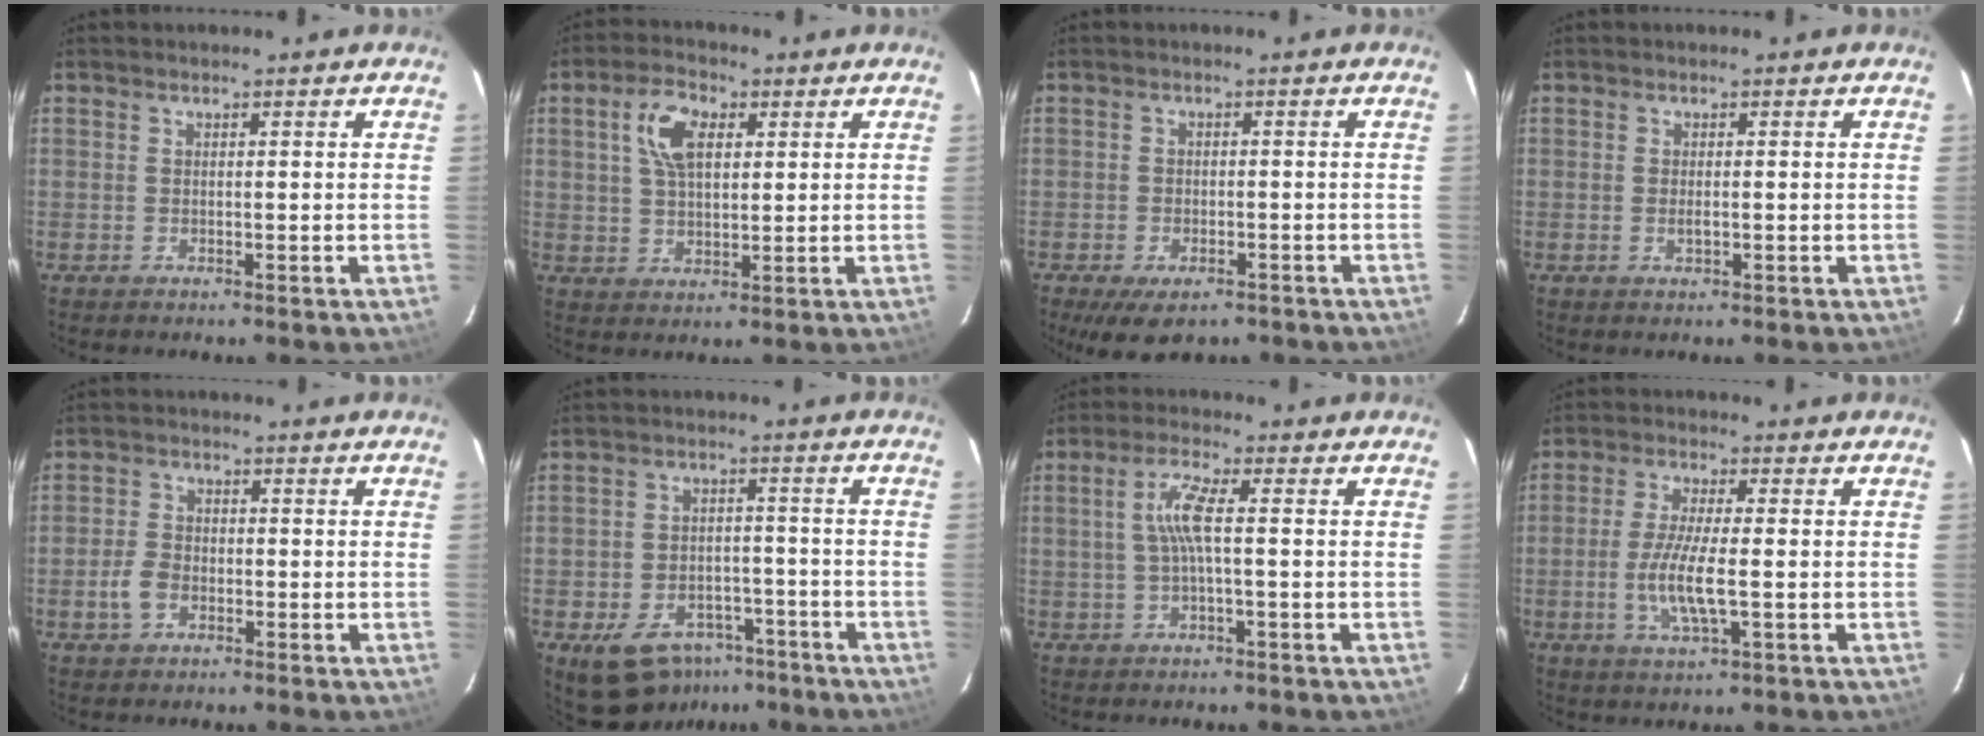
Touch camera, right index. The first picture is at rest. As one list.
[{"total": 7.4, "force": [2.5, 4.0, 5.8], "torque": [-0.110, 0.018, 0.046]}, {"total": 7.6, "force": [-5.3, 3.5, 4.2], "torque": [-0.085, -0.020, -0.076]}, {"total": 1.4, "force": [-0.3, 0.4, 1.3], "torque": [-0.026, -0.001, -0.004]}, {"total": 4.0, "force": [-1.8, 2.6, 2.4], "torque": [-0.057, 0.003, -0.034]}, {"total": 11.3, "force": [-7.2, 7.2, 4.8], "torque": [-0.103, 0.018, -0.085]}, {"total": 4.9, "force": [-0.2, 0.1, 4.8], "torque": [-0.098, 0.005, -0.001]}, {"total": 8.1, "force": [-1.6, 1.3, 7.8], "torque": [-0.159, -0.008, -0.034]}]